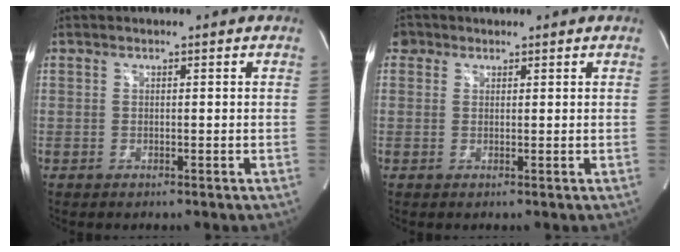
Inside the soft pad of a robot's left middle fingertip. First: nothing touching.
{"total": 2.1, "force": [1.1, 1.8, 0.2], "torque": [0.002, 0.012, 0.016]}